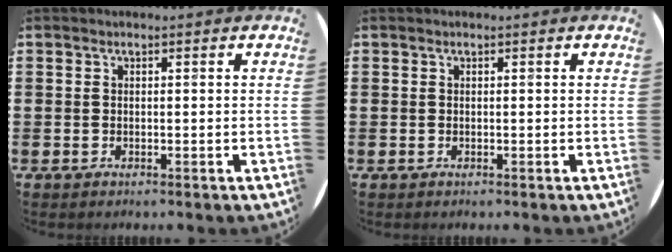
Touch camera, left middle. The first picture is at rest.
{"total": 0.0}